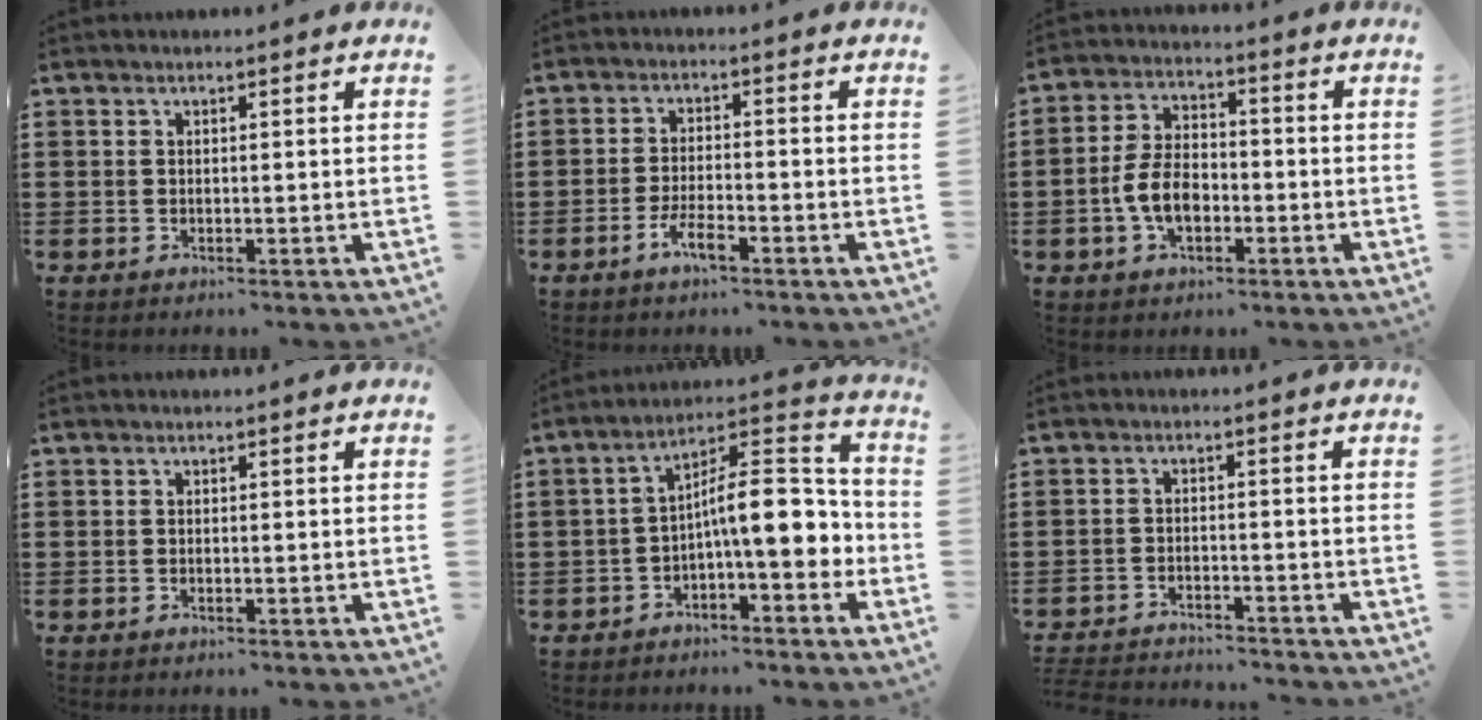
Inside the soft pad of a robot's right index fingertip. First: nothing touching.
{"total": 3.7, "force": [-2.4, 0.7, 2.7], "torque": [-0.059, 0.000, -0.049]}
{"total": 6.9, "force": [-2.1, 4.1, 5.2], "torque": [-0.125, 0.002, -0.045]}
{"total": 0.0}
{"total": 10.0, "force": [-1.0, 3.6, 9.2], "torque": [-0.133, -0.007, -0.026]}
{"total": 3.0, "force": [-3.0, -0.1, 0.0], "torque": [-0.004, -0.002, -0.064]}